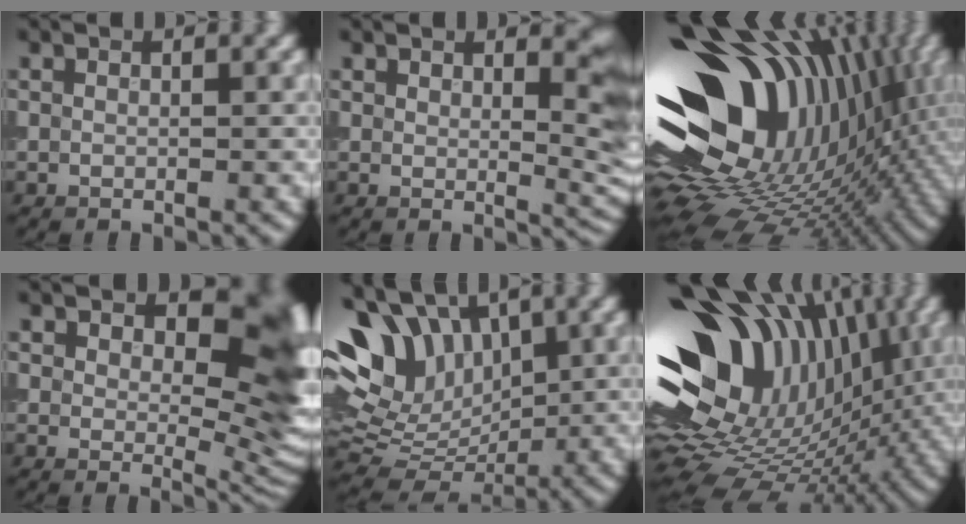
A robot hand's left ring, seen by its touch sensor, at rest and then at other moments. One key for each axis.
{"total": 5.4, "fx": 2.7, "fy": 1.9, "fz": 4.2, "tx": -0.047, "ty": -0.002, "tz": 0.046}
{"total": 19.3, "fx": 0.9, "fy": 12.7, "fz": 14.5, "tx": -0.255, "ty": -0.030, "tz": 0.032}
{"total": 10.9, "fx": 4.3, "fy": 5.6, "fz": 8.3, "tx": -0.101, "ty": -0.007, "tz": 0.069}
{"total": 11.6, "fx": 4.9, "fy": 7.5, "fz": 7.4, "tx": -0.139, "ty": 0.028, "tz": 0.088}
{"total": 17.5, "fx": 3.1, "fy": 11.3, "fz": 13.0, "tx": -0.235, "ty": 0.001, "tz": 0.061}